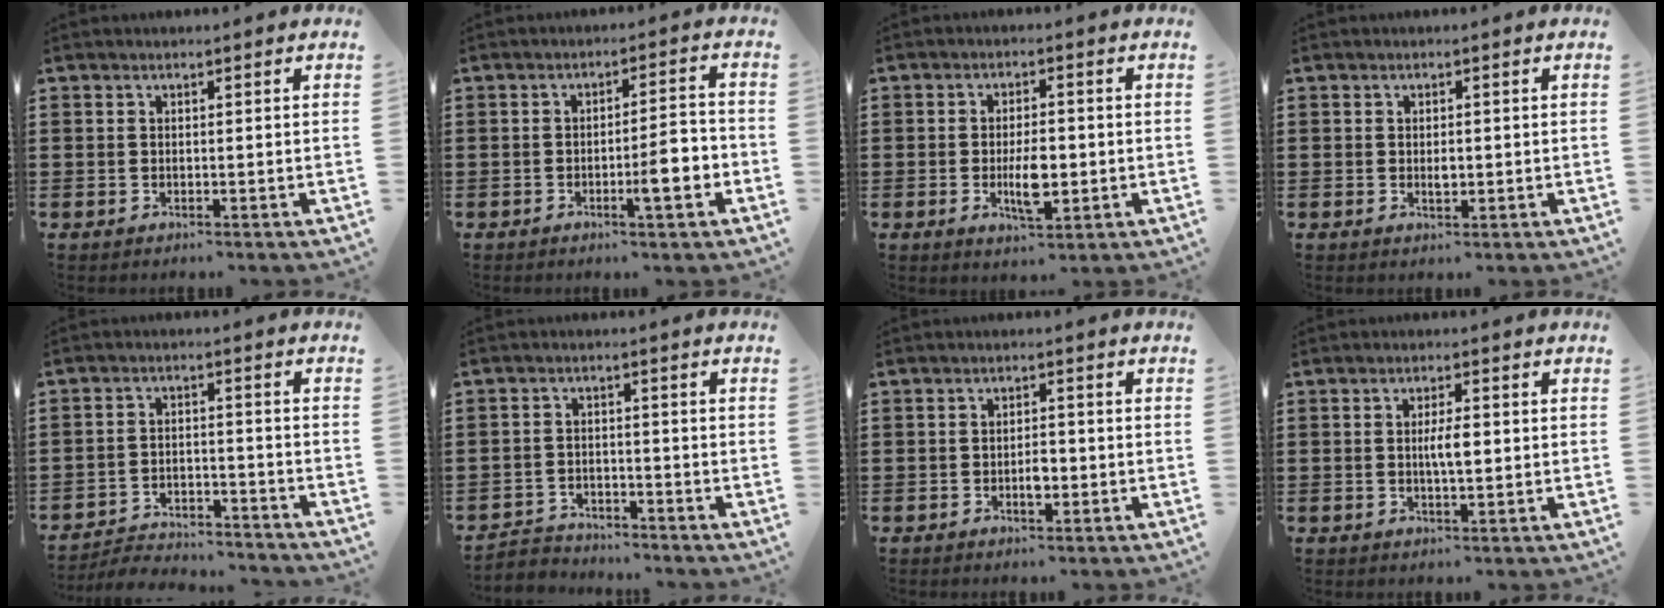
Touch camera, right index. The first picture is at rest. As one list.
[{"total": 5.8, "force": [-2.1, 0.9, 5.3], "torque": [-0.077, -0.004, -0.037]}, {"total": 5.7, "force": [-1.0, 2.2, 5.2], "torque": [-0.104, -0.001, -0.021]}, {"total": 1.4, "force": [-0.1, 0.7, 1.3], "torque": [-0.025, 0.001, -0.002]}, {"total": 4.3, "force": [-4.2, 0.6, 0.6], "torque": [-0.020, 0.004, -0.091]}, {"total": 2.9, "force": [-2.8, 0.6, -0.3], "torque": [-0.004, 0.001, -0.063]}, {"total": 2.5, "force": [-0.8, 1.2, 2.0], "torque": [-0.038, 0.002, -0.013]}, {"total": 3.6, "force": [0.1, 1.0, 3.4], "torque": [-0.064, 0.001, -0.001]}]